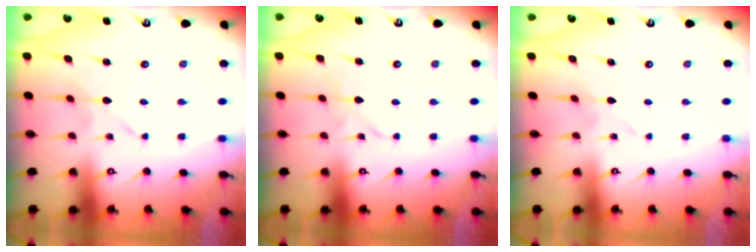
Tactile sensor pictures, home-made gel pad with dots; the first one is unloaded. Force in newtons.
{"total": 2.4, "press": 2.4, "slide": 0.3}
{"total": 1.6, "press": 1.6, "slide": 0.1}